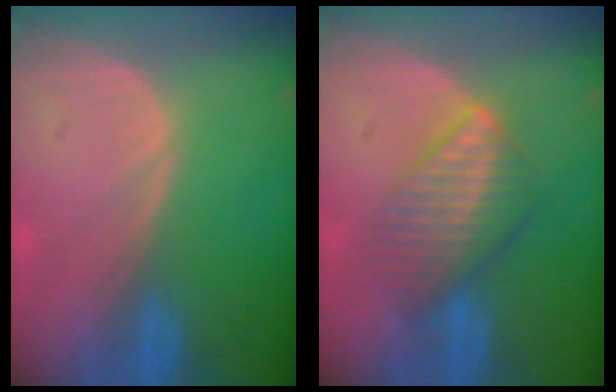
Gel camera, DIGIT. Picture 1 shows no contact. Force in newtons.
{"total": 6.4, "press": 6.2, "slide": 1.7}